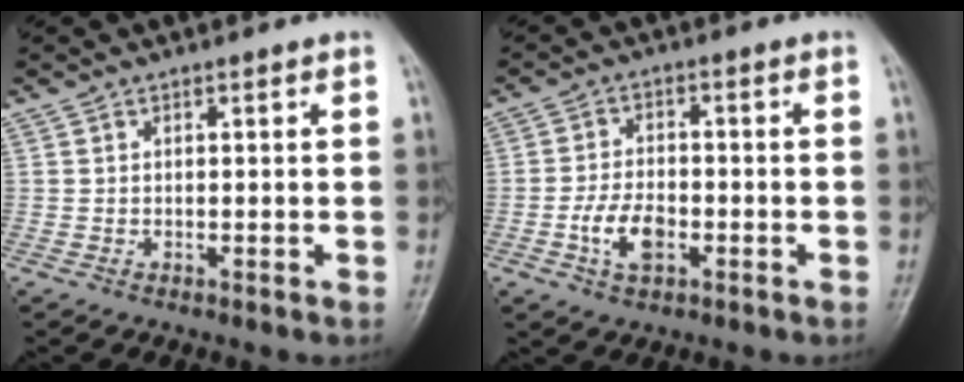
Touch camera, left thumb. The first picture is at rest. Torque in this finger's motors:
{"motor_torque": [-0.31, 0.55, 0.13, 0.07, 0.03]}